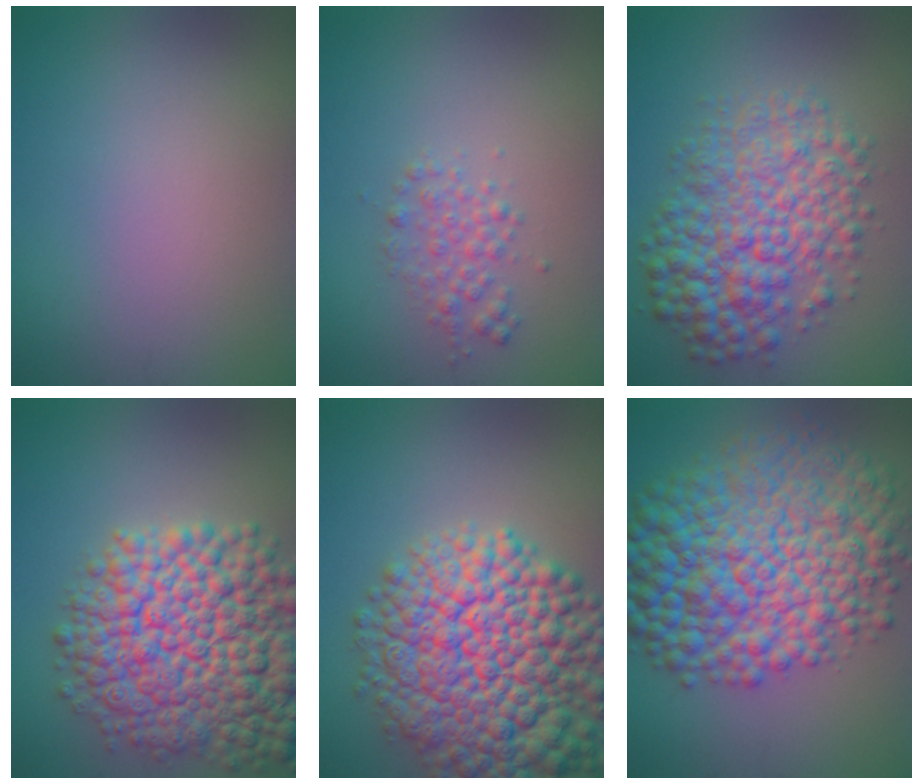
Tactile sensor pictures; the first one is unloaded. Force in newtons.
{"total": 2.0, "press": 2.0, "slide": 0.0}
{"total": 8.2, "press": 8.2, "slide": 0.1}
{"total": 13.7, "press": 13.7, "slide": 0.6}
{"total": 14.0, "press": 14.0, "slide": 0.7}
{"total": 13.9, "press": 13.9, "slide": 0.0}